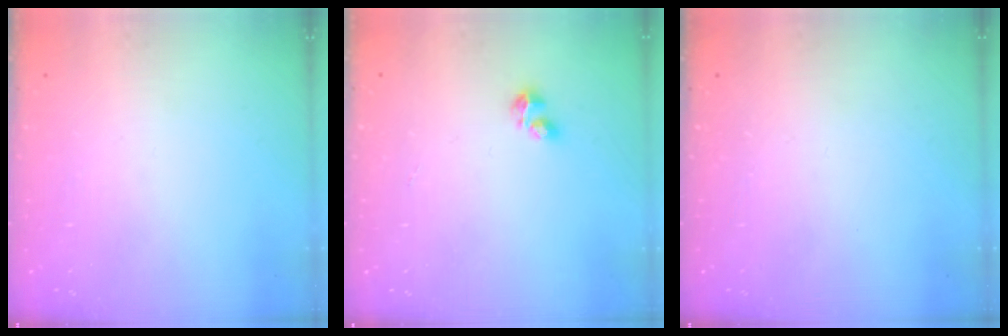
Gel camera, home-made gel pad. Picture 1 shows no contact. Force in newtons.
{"total": 2.1, "press": 2.0, "slide": 0.8}
{"total": 0.0}